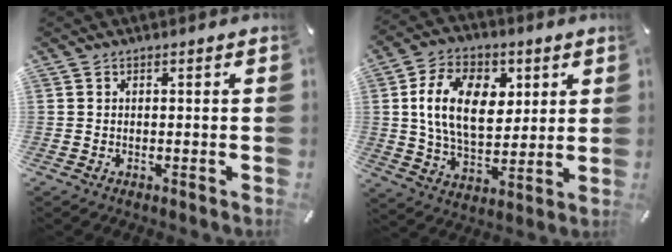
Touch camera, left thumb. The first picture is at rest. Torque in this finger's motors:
{"motor_torque": [1.36, 1.74, 1.50, -1.27, 0.42]}